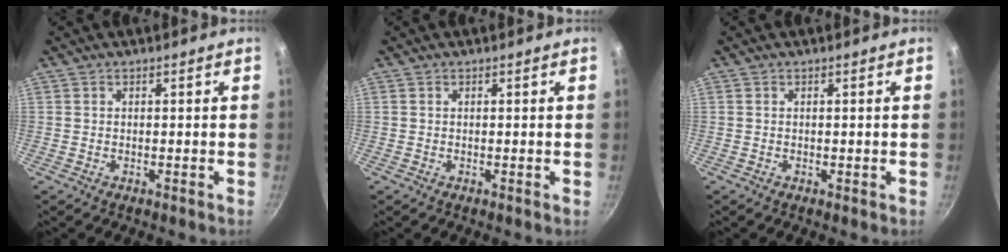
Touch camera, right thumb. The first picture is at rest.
{"total": 0.0}
{"total": 0.0}